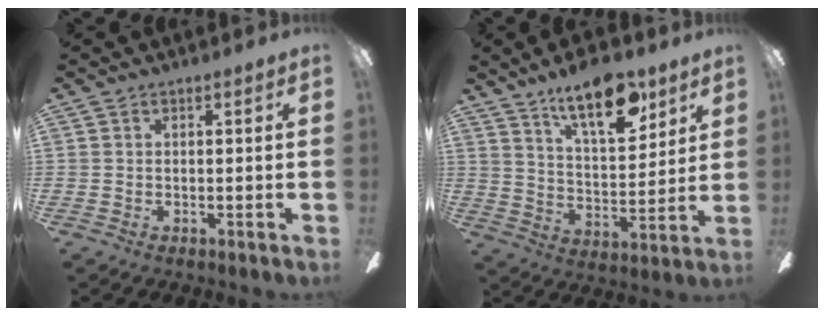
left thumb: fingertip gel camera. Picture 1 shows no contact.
{"total": 15.9, "force": [10.8, 6.5, 9.8], "torque": [-0.148, -0.055, 0.181]}